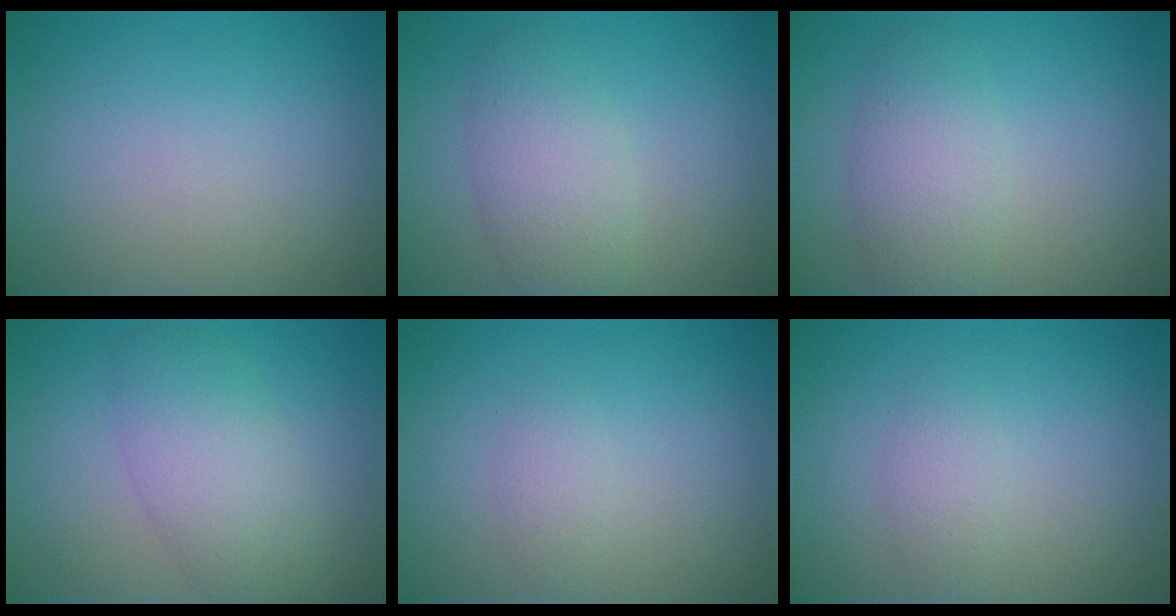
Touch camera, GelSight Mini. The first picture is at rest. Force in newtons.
{"total": 3.9, "press": 3.9, "slide": 0.2}
{"total": 3.8, "press": 3.8, "slide": 0.1}
{"total": 5.0, "press": 5.0, "slide": 0.1}
{"total": 1.2, "press": 1.2, "slide": 0.1}
{"total": 1.5, "press": 1.5, "slide": 0.0}